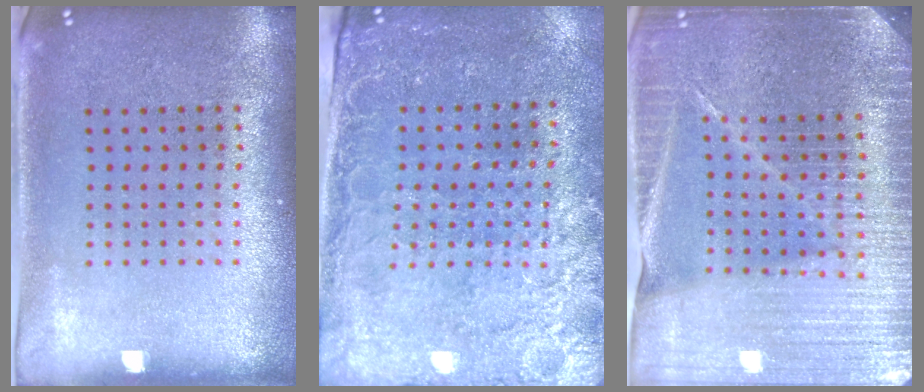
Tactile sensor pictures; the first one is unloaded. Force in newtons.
{"total": 2.8, "press": 2.6, "slide": 1.1}
{"total": 4.8, "press": 4.4, "slide": 1.9}